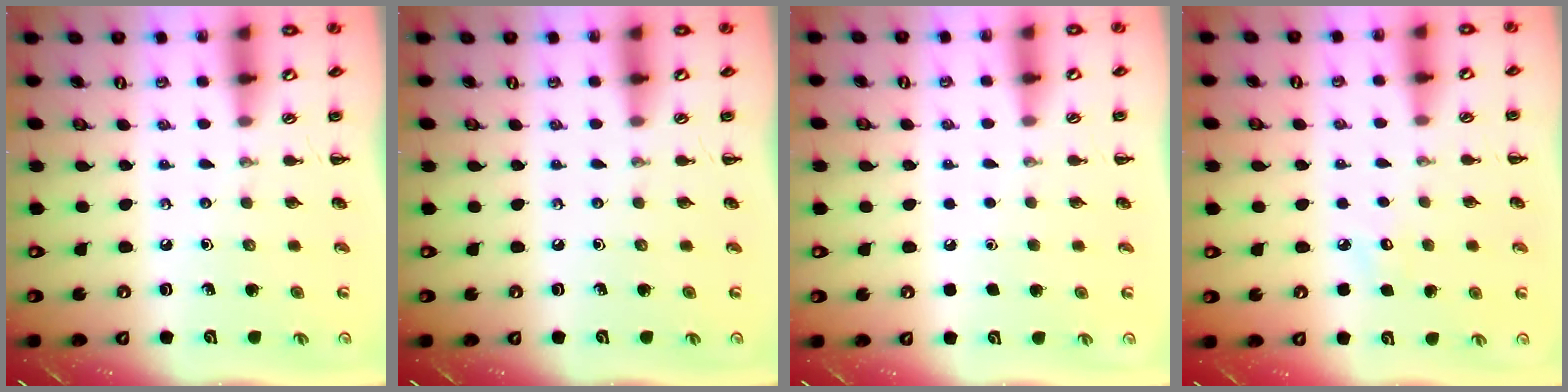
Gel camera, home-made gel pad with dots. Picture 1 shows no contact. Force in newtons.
{"total": 0.0}
{"total": 1.6, "press": 1.6, "slide": 0.1}
{"total": 4.3, "press": 4.2, "slide": 1.3}